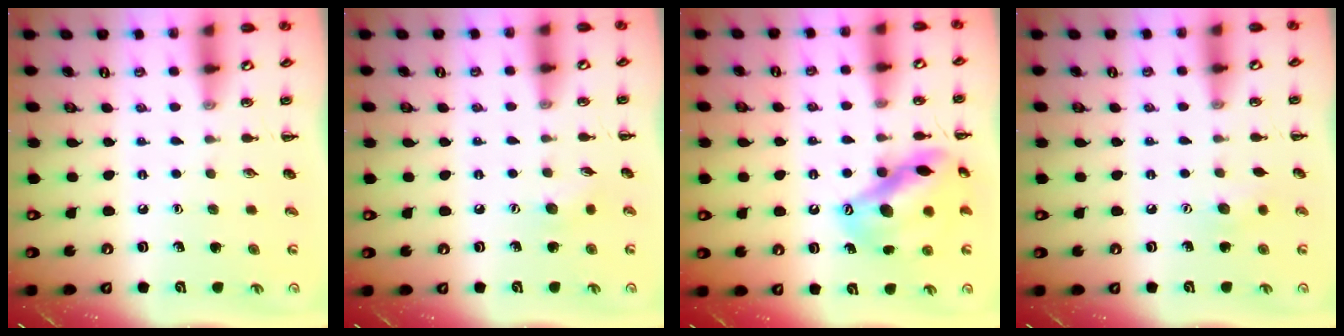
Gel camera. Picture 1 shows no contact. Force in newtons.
{"total": 4.0, "press": 3.9, "slide": 1.0}
{"total": 15.6, "press": 15.2, "slide": 3.7}
{"total": 6.4, "press": 6.2, "slide": 1.6}